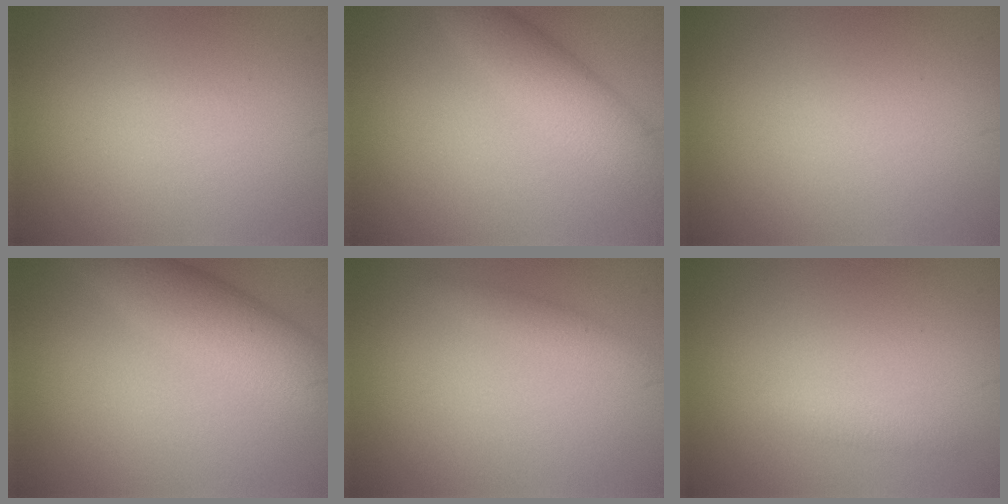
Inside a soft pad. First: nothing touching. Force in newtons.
{"total": 3.8, "press": 3.8, "slide": 0.1}
{"total": 0.0}
{"total": 3.7, "press": 3.7, "slide": 0.1}
{"total": 1.3, "press": 1.3, "slide": 0.1}
{"total": 1.1, "press": 1.1, "slide": 0.0}